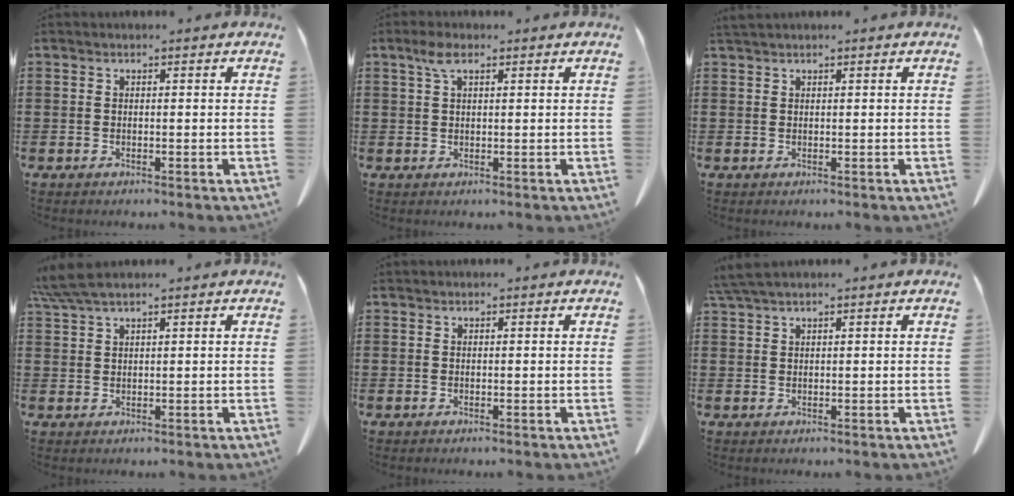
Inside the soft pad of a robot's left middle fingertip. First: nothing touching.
{"total": 4.1, "force": [2.0, 1.5, 3.3], "torque": [-0.072, 0.007, 0.035]}
{"total": 0.7, "force": [0.7, 0.0, 0.3], "torque": [-0.007, -0.002, 0.014]}
{"total": 4.1, "force": [3.3, 0.4, 2.4], "torque": [-0.056, -0.003, 0.062]}
{"total": 0.0}
{"total": 2.4, "force": [1.9, 0.1, 1.4], "torque": [-0.033, -0.001, 0.037]}